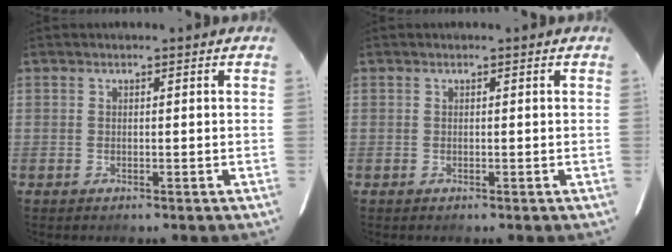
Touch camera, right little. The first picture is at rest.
{"total": 0.0}